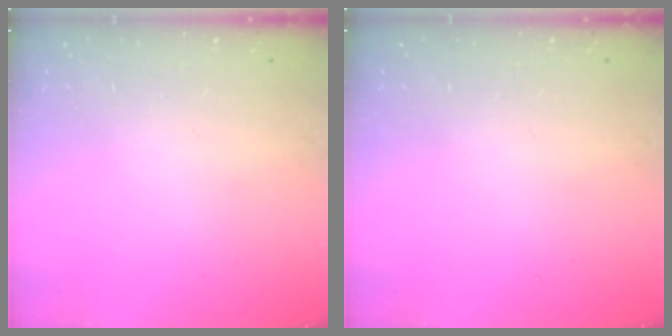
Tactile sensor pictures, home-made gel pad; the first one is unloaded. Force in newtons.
{"total": 0.0}